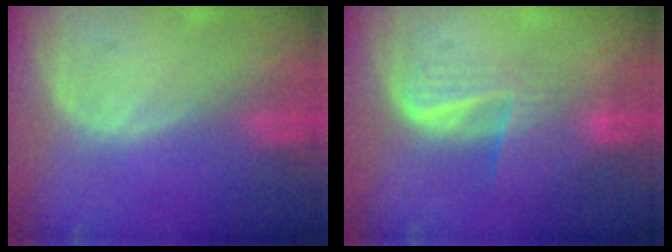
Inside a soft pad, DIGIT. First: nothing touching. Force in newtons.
{"total": 5.9, "press": 5.3, "slide": 2.6}